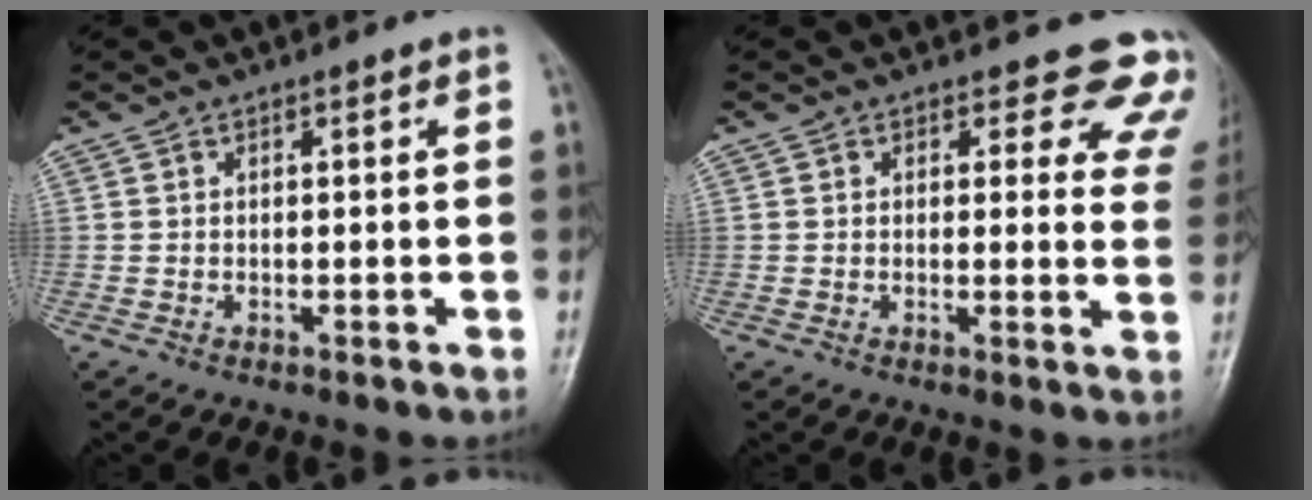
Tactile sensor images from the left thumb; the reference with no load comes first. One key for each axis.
{"total": 9.4, "fx": 8.1, "fy": 4.5, "fz": 1.9, "tx": 0.040, "ty": -0.040, "tz": 0.052}